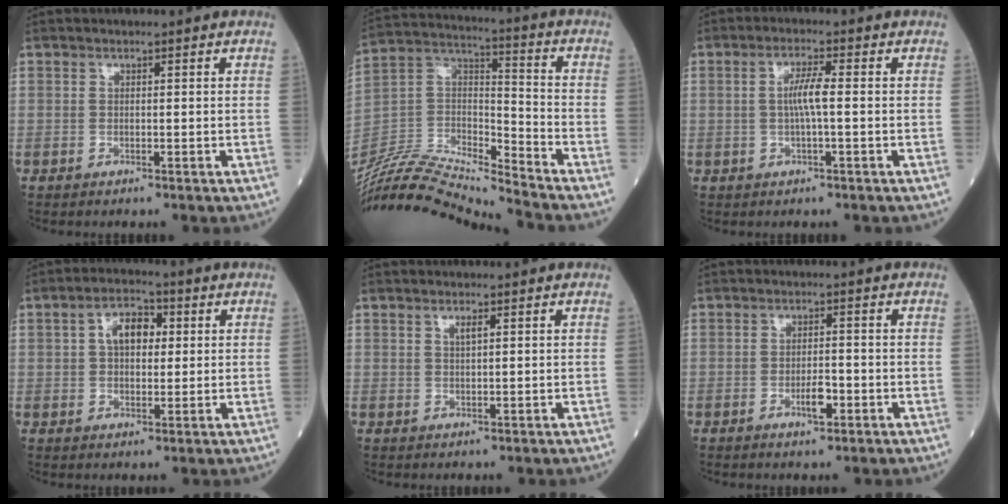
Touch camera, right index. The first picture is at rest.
{"total": 17.3, "force": [-16.8, -0.6, 4.3], "torque": [-0.088, 0.036, -0.317]}
{"total": 3.4, "force": [-0.1, 0.0, 3.3], "torque": [-0.066, 0.003, -0.002]}
{"total": 6.0, "force": [1.5, 3.4, 4.7], "torque": [-0.083, 0.017, 0.023]}
{"total": 1.3, "force": [0.7, 0.2, 1.1], "torque": [-0.022, 0.000, 0.013]}
{"total": 3.0, "force": [-1.3, 0.8, 2.6], "torque": [-0.044, 0.001, -0.020]}